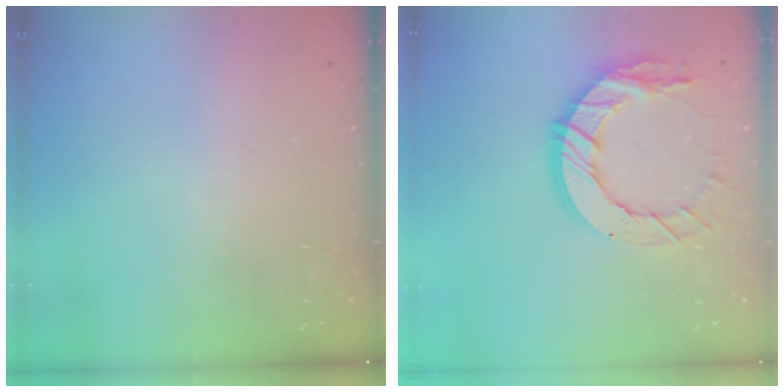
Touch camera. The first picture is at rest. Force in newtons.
{"total": 14.3, "press": 14.2, "slide": 1.4}